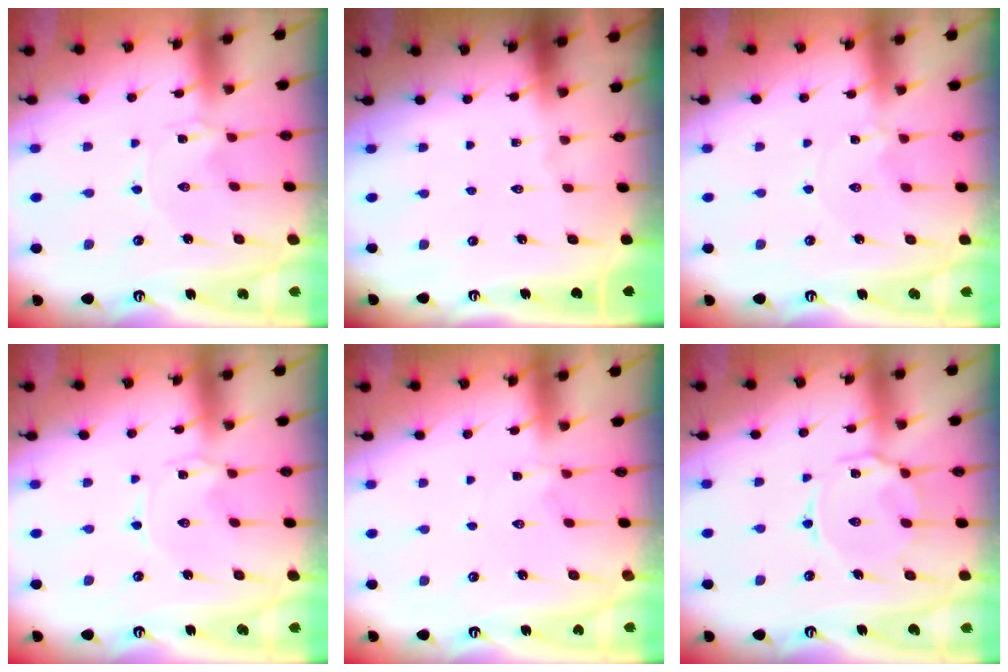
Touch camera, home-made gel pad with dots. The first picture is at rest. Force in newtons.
{"total": 0.0}
{"total": 0.9, "press": 0.9, "slide": 0.2}
{"total": 0.0}
{"total": 1.6, "press": 1.6, "slide": 0.4}
{"total": 7.1, "press": 7.1, "slide": 0.6}